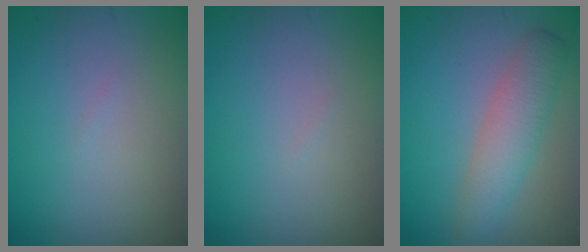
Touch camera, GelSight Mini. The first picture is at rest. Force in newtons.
{"total": 0.0}
{"total": 3.7, "press": 3.7, "slide": 0.1}